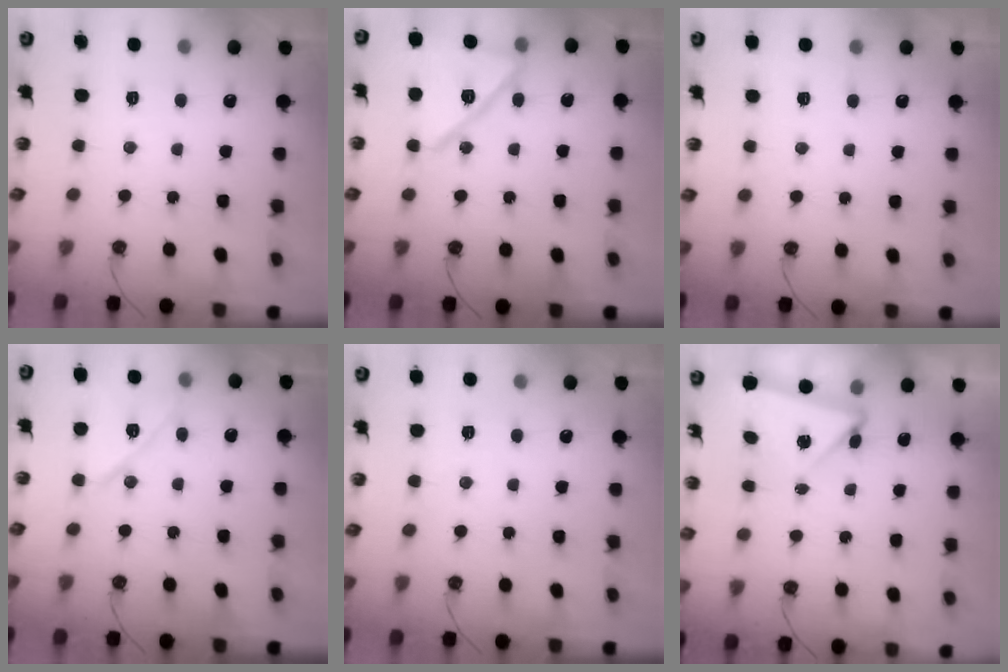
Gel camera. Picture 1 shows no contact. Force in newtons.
{"total": 15.2, "press": 15.2, "slide": 0.4}
{"total": 3.2, "press": 2.5, "slide": 2.0}
{"total": 10.8, "press": 9.7, "slide": 4.8}
{"total": 2.7, "press": 2.5, "slide": 1.1}
{"total": 6.4, "press": 6.3, "slide": 0.6}